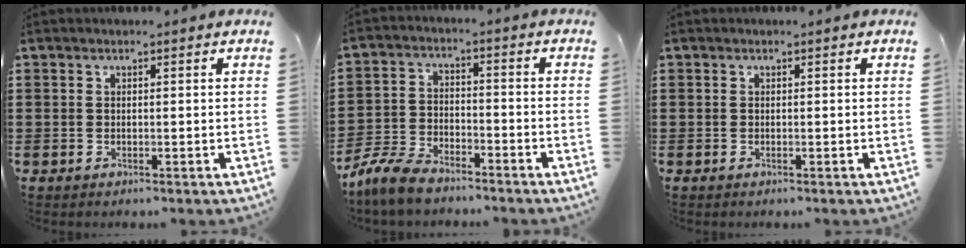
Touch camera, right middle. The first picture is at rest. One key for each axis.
{"total": 7.0, "fx": -6.4, "fy": 1.8, "fz": 2.3, "tx": -0.065, "ty": 0.006, "tz": -0.131}
{"total": 0.0}